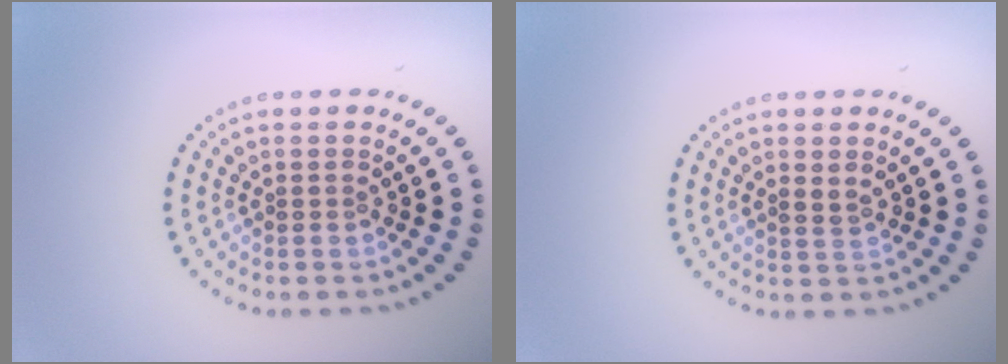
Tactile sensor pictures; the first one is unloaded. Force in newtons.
{"total": 0.9, "press": 0.8, "slide": 0.4}